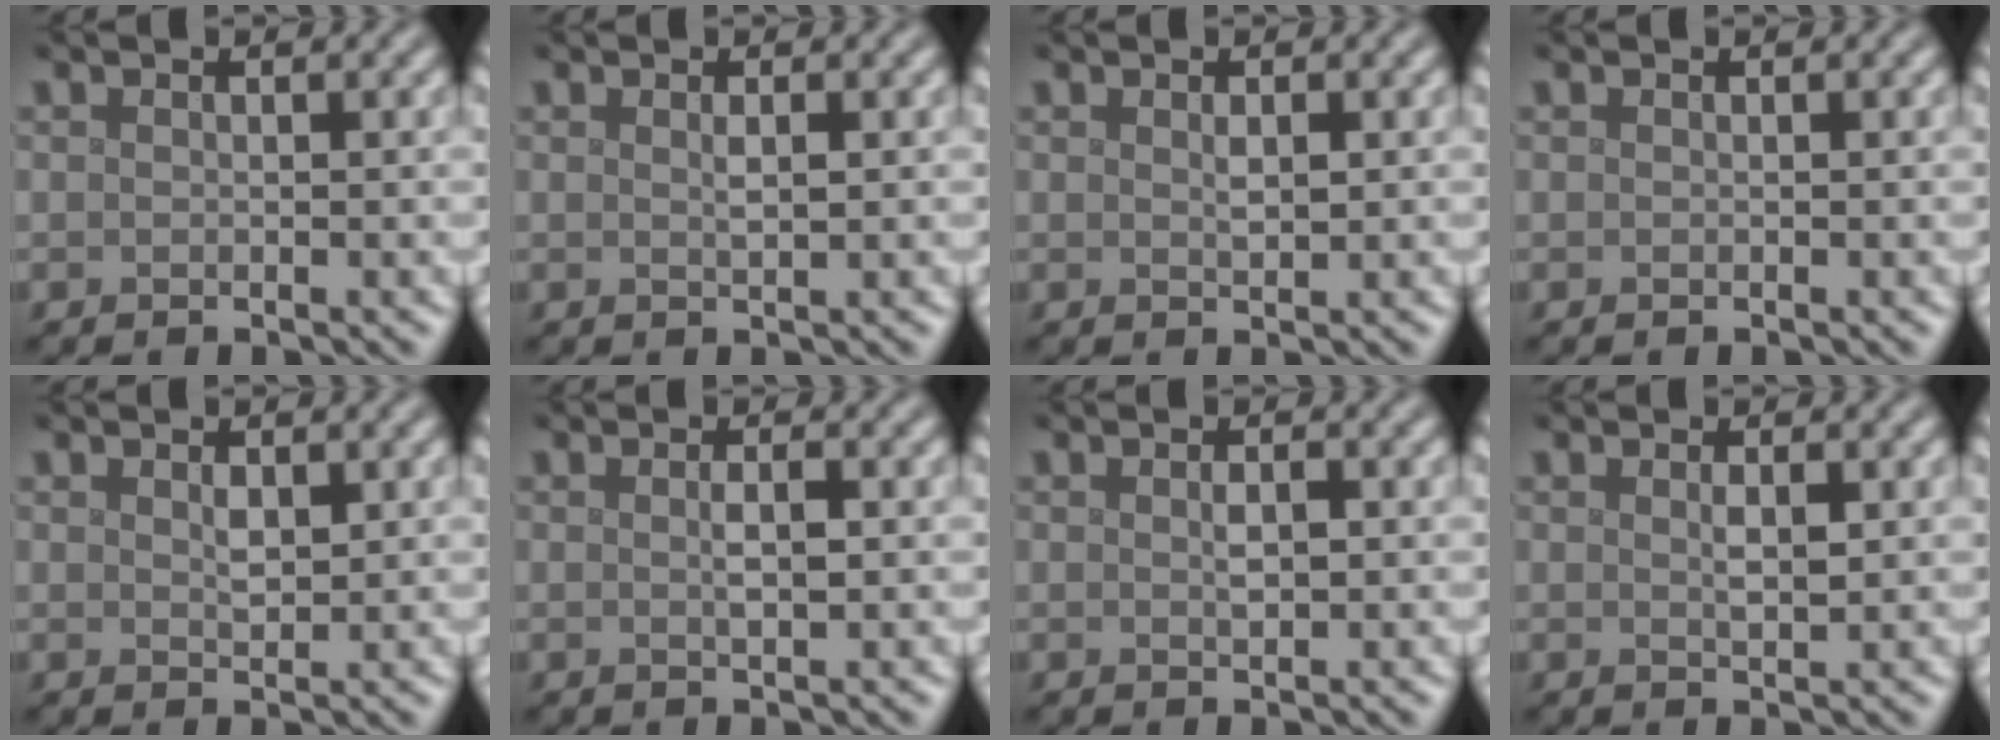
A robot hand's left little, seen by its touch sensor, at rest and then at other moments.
{"total": 0.9, "force": [0.3, 0.2, 0.8], "torque": [-0.017, 0.001, 0.005]}
{"total": 1.1, "force": [0.3, 0.5, 1.0], "torque": [-0.021, -0.001, 0.007]}
{"total": 0.0}
{"total": 1.3, "force": [0.5, 0.6, 1.0], "torque": [-0.019, -0.002, 0.012]}
{"total": 1.5, "force": [0.1, 0.3, 1.4], "torque": [-0.027, 0.001, 0.001]}
{"total": 1.3, "force": [0.2, 0.5, 1.2], "torque": [-0.023, 0.000, 0.003]}
{"total": 1.4, "force": [0.4, 0.4, 1.3], "torque": [-0.027, -0.001, 0.008]}